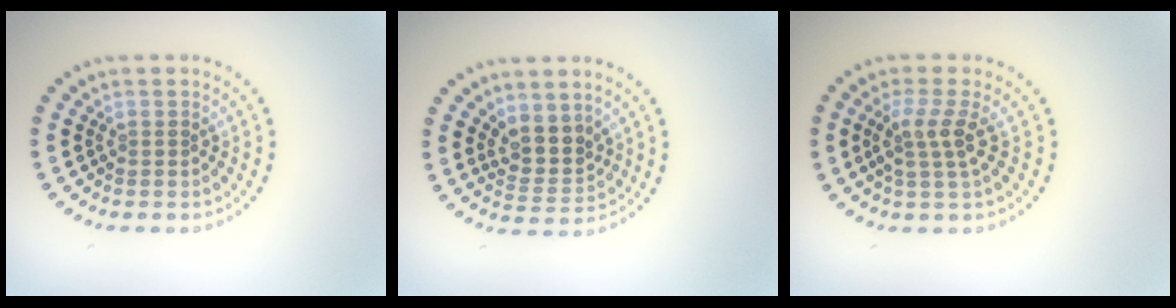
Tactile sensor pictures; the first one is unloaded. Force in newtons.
{"total": 2.9, "press": 2.4, "slide": 1.7}
{"total": 2.7, "press": 1.9, "slide": 1.8}